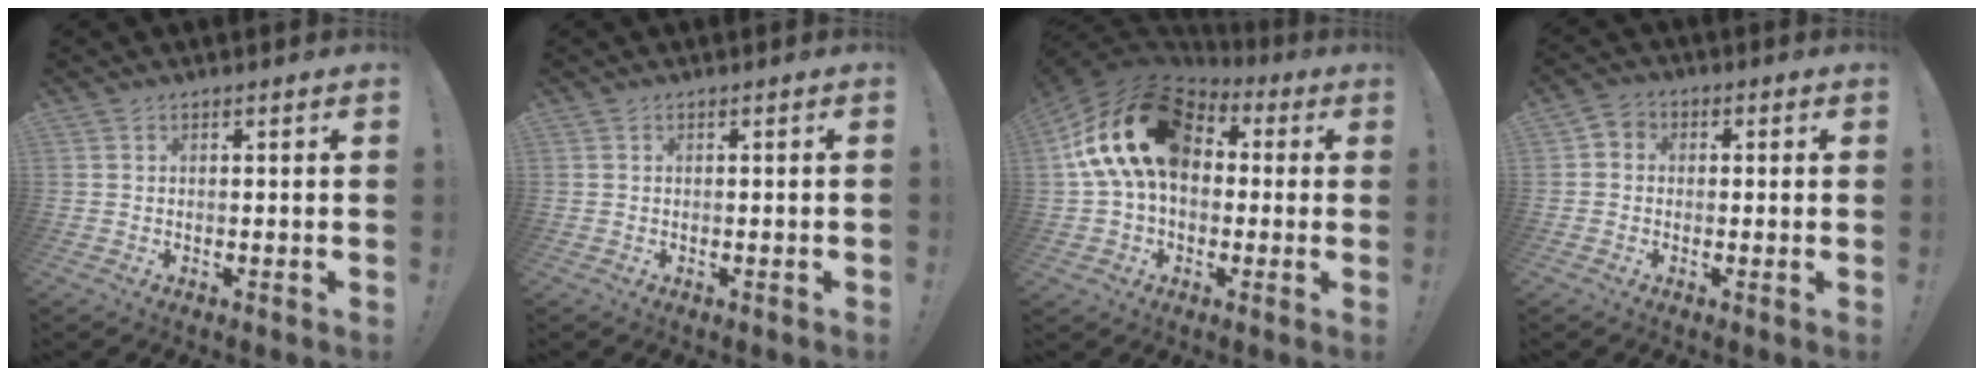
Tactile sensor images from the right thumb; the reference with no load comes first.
{"total": 0.7, "force": [-0.5, -0.2, 0.3], "torque": [-0.007, -0.001, -0.009]}
{"total": 22.7, "force": [4.8, 15.1, 16.2], "torque": [-0.279, 0.004, 0.093]}
{"total": 3.4, "force": [-1.5, 2.6, 1.5], "torque": [-0.024, 0.015, -0.027]}